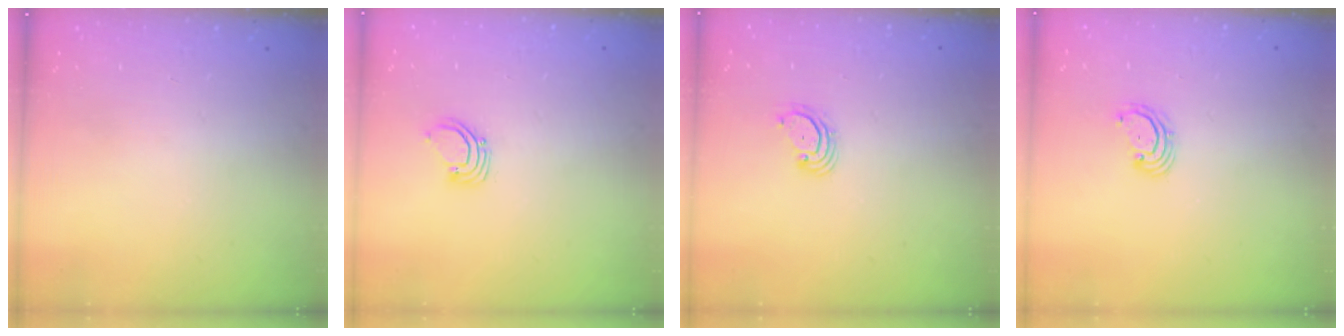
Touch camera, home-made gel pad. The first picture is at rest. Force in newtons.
{"total": 3.2, "press": 3.2, "slide": 0.2}
{"total": 3.0, "press": 3.0, "slide": 0.3}
{"total": 2.5, "press": 2.5, "slide": 0.3}